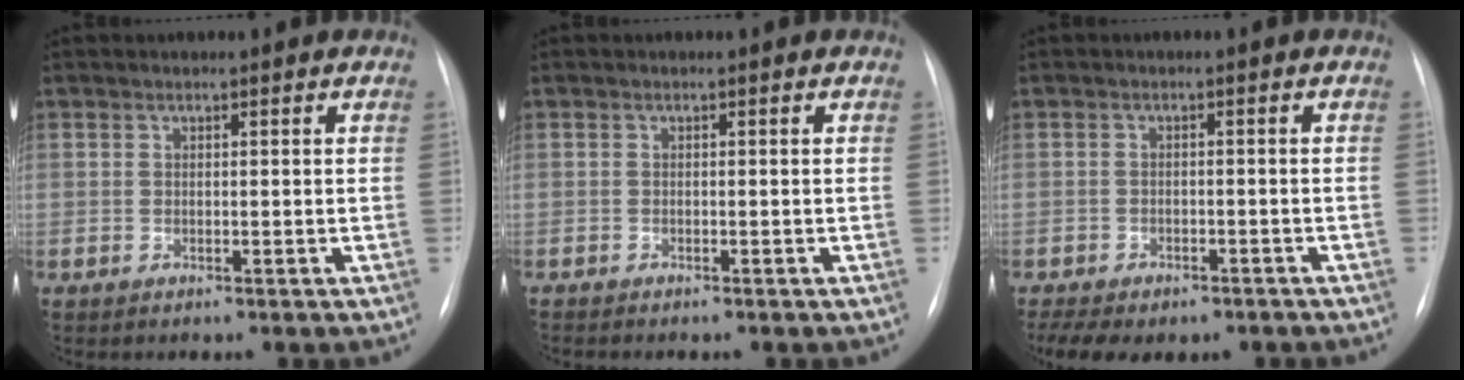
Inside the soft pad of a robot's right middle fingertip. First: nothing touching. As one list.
[{"total": 1.3, "force": [-1.1, 0.2, 0.6], "torque": [-0.006, -0.002, -0.013]}, {"total": 10.5, "force": [-7.6, 5.2, 5.1], "torque": [-0.095, 0.007, -0.094]}]